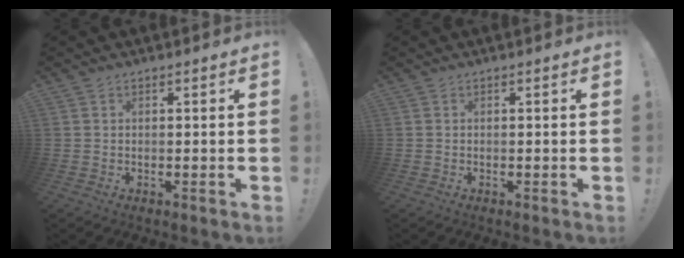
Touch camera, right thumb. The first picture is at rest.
{"total": 0.0}